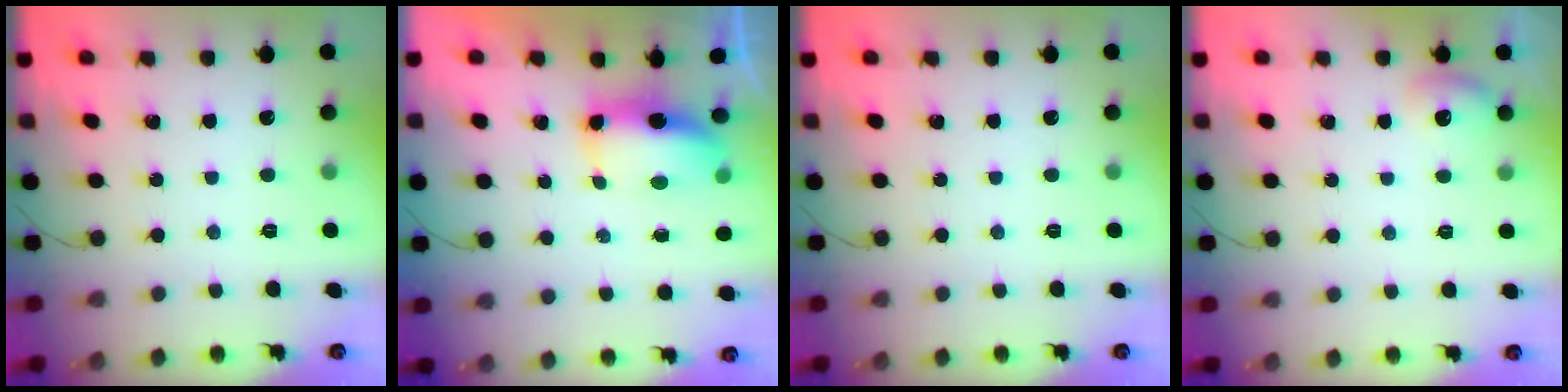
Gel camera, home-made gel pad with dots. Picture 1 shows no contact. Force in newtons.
{"total": 7.4, "press": 7.4, "slide": 0.8}
{"total": 0.0}
{"total": 6.2, "press": 6.0, "slide": 1.4}